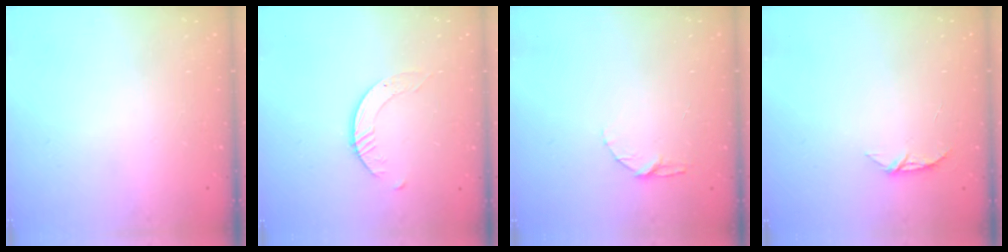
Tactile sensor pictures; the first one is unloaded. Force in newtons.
{"total": 2.6, "press": 2.6, "slide": 0.3}
{"total": 5.2, "press": 5.2, "slide": 0.6}
{"total": 4.6, "press": 4.5, "slide": 0.5}